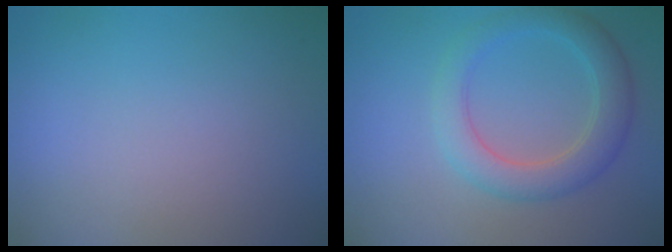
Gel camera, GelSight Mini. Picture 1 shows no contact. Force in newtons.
{"total": 2.9, "press": 2.9, "slide": 0.3}